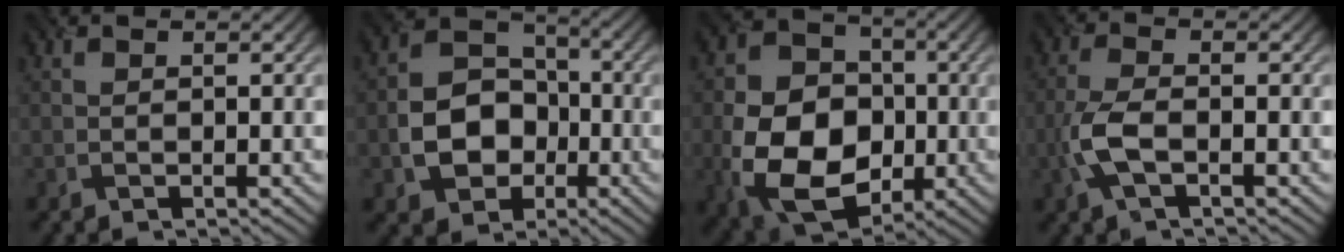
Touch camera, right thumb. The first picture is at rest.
{"total": 8.8, "force": [-2.4, 7.0, 4.8], "torque": [-0.095, -0.007, -0.053]}
{"total": 14.7, "force": [-3.3, 10.7, 9.6], "torque": [-0.206, -0.027, -0.068]}
{"total": 4.9, "force": [-1.7, 2.1, 4.2], "torque": [-0.107, -0.001, -0.043]}